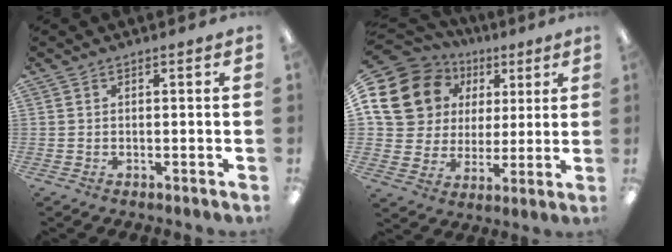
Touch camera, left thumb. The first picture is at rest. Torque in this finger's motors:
{"motor_torque": [0.94, 1.55, 1.46, -1.31, 0.46]}